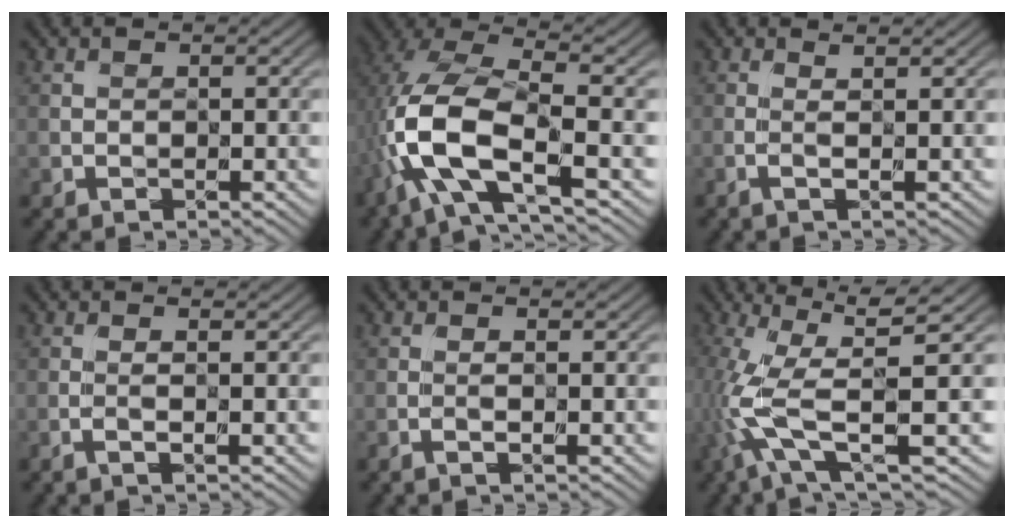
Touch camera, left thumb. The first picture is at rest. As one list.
[{"total": 11.8, "force": [-2.6, 4.3, 10.6], "torque": [-0.246, -0.008, -0.056]}, {"total": 1.3, "force": [0.7, -0.5, 1.0], "torque": [-0.020, 0.002, 0.005]}, {"total": 0.9, "force": [0.3, -0.5, 0.7], "torque": [-0.015, 0.000, -0.002]}, {"total": 0.8, "force": [0.2, -0.6, 0.4], "torque": [-0.012, 0.000, 0.000]}, {"total": 8.7, "force": [-1.7, 1.4, 8.4], "torque": [-0.185, 0.007, -0.039]}]